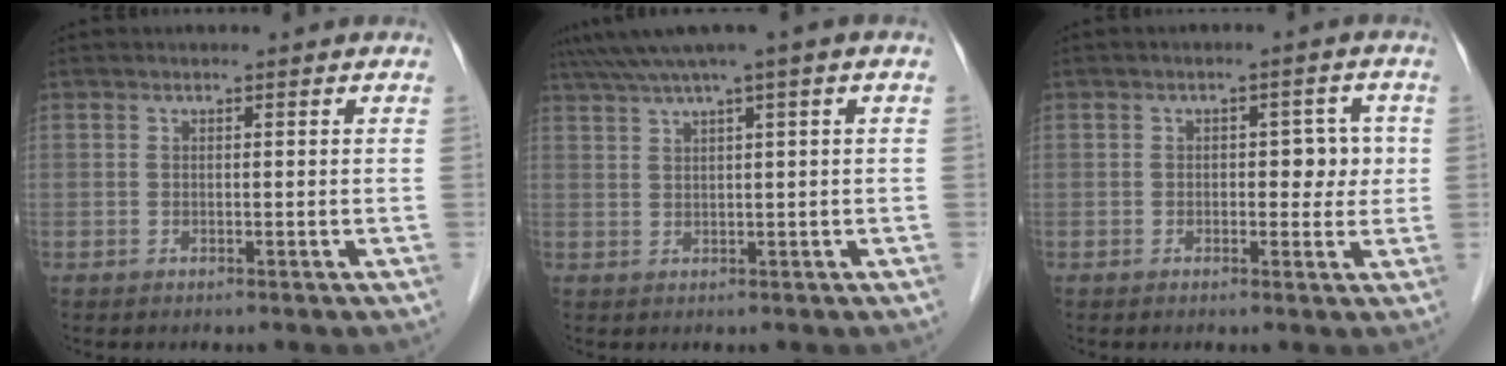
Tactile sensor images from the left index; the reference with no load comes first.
{"total": 5.6, "force": [3.5, -0.9, 4.3], "torque": [-0.084, 0.031, 0.064]}
{"total": 4.2, "force": [0.1, 2.5, 3.4], "torque": [-0.034, 0.016, 0.002]}